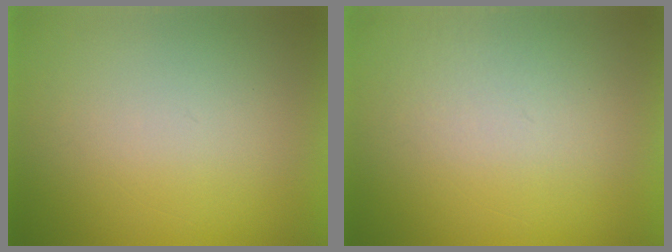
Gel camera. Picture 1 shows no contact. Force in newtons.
{"total": 3.4}